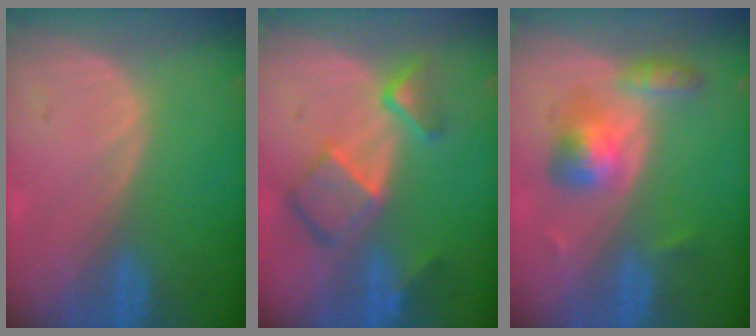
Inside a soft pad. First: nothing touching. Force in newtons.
{"total": 7.9, "press": 6.8, "slide": 3.9}
{"total": 5.5, "press": 5.3, "slide": 1.6}